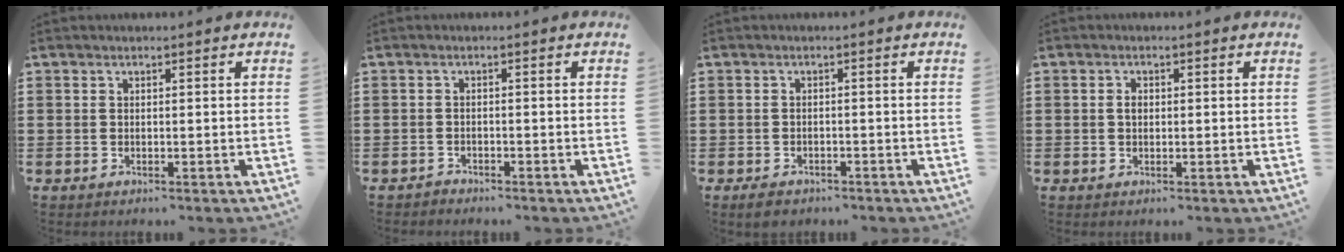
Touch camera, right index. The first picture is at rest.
{"total": 1.1, "force": [-1.1, 0.2, -0.1], "torque": [-0.003, 0.002, -0.025]}
{"total": 1.7, "force": [-1.5, 0.6, 0.2], "torque": [-0.008, 0.004, -0.033]}
{"total": 1.3, "force": [0.1, 0.9, 1.0], "torque": [-0.022, 0.005, 0.001]}